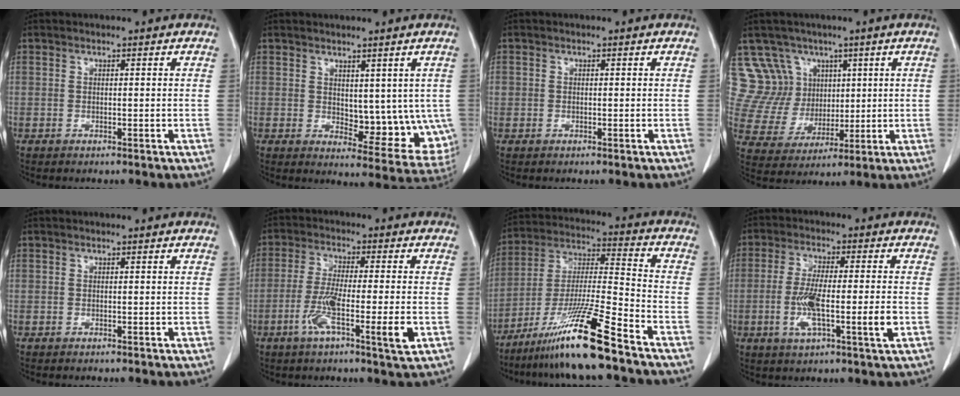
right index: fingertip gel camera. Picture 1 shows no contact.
{"total": 9.8, "force": [1.0, 5.2, 8.2], "torque": [-0.086, -0.010, 0.028]}
{"total": 0.7, "force": [0.0, 0.7, 0.1], "torque": [0.006, 0.004, -0.001]}
{"total": 10.0, "force": [5.5, 8.4, 0.6], "torque": [-0.025, 0.039, 0.116]}
{"total": 0.0}
{"total": 9.4, "force": [-3.2, 0.3, 8.8], "torque": [-0.159, -0.015, -0.060]}
{"total": 15.1, "force": [-10.5, -1.0, 10.8], "torque": [-0.212, -0.024, -0.193]}
{"total": 9.7, "force": [-2.1, 0.8, 9.4], "torque": [-0.173, -0.007, -0.039]}